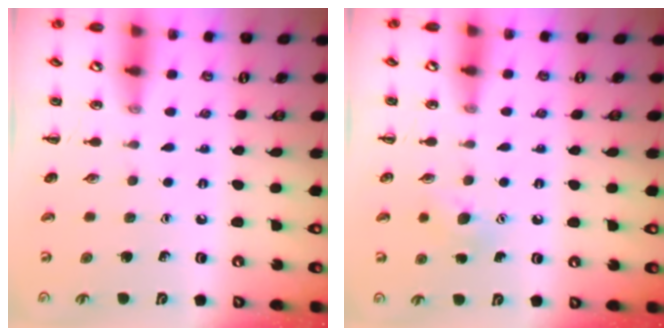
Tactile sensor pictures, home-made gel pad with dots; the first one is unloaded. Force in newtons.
{"total": 5.1, "press": 4.9, "slide": 1.4}